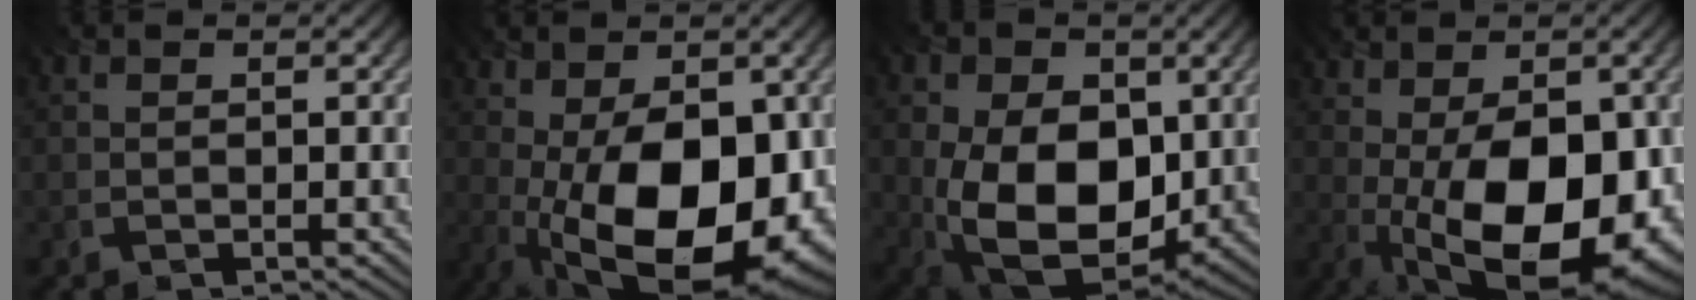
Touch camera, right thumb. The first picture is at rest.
{"total": 18.7, "force": [-3.3, 9.9, 15.5], "torque": [-0.236, -0.047, -0.035]}
{"total": 15.2, "force": [-1.6, 10.3, 11.0], "torque": [-0.207, -0.036, -0.028]}
{"total": 17.8, "force": [-3.0, 9.2, 15.0], "torque": [-0.226, -0.040, -0.032]}